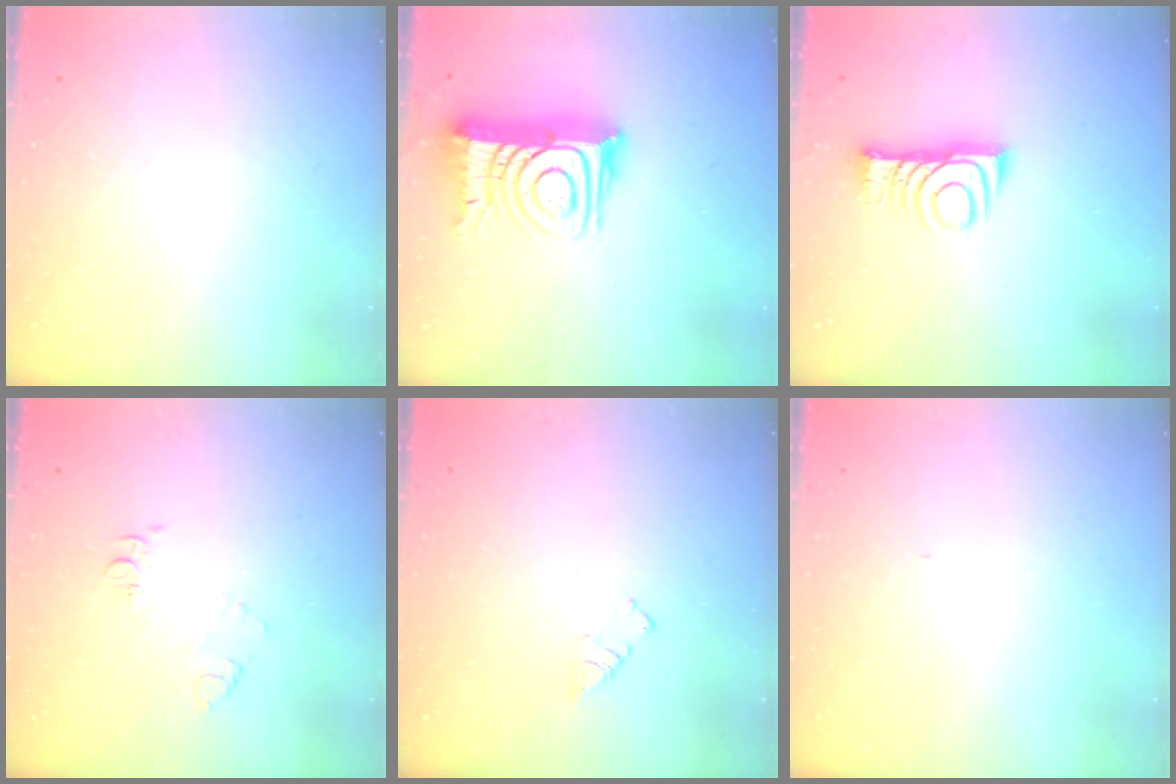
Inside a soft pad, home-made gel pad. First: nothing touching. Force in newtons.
{"total": 16.5, "press": 16.4, "slide": 1.5}
{"total": 9.3, "press": 9.3, "slide": 0.7}
{"total": 7.2, "press": 7.2, "slide": 0.7}
{"total": 2.9, "press": 2.9, "slide": 0.4}
{"total": 3.2, "press": 3.2, "slide": 0.5}